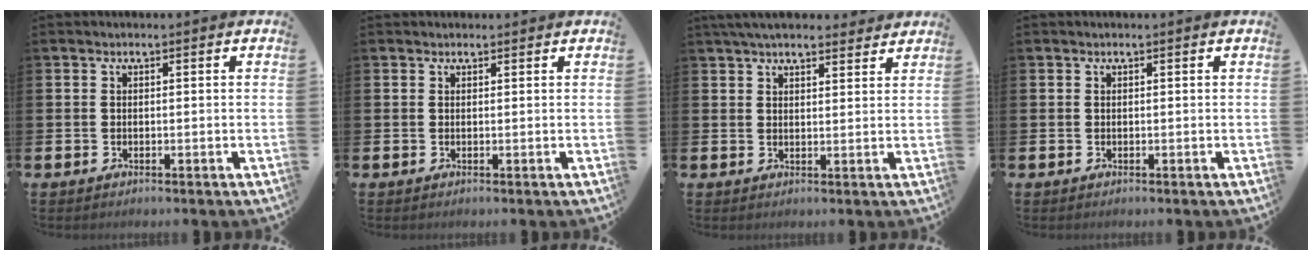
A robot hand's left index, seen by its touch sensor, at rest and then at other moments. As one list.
[{"total": 0.5, "force": [0.5, 0.2, 0.0], "torque": [0.008, -0.002, 0.007]}, {"total": 4.4, "force": [4.1, 0.9, 1.3], "torque": [-0.030, -0.012, 0.076]}, {"total": 0.0}]